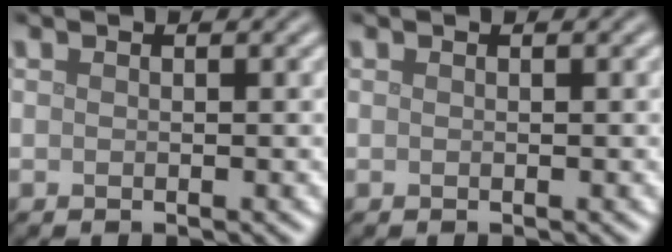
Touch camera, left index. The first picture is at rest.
{"total": 0.0}